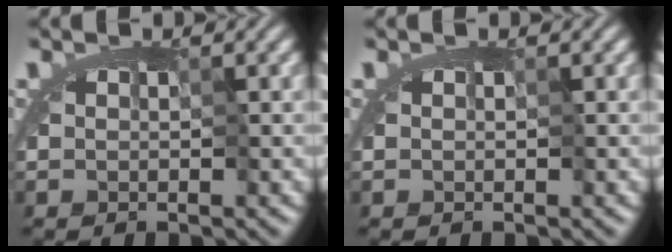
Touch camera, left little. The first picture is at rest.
{"total": 0.0}